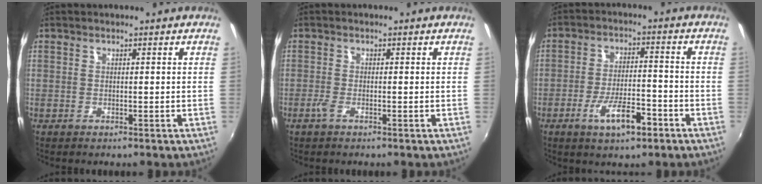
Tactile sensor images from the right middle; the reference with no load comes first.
{"total": 1.6, "force": [-1.0, 0.3, 1.3], "torque": [-0.028, -0.004, -0.021]}
{"total": 8.5, "force": [-4.7, 2.7, 6.5], "torque": [-0.130, -0.008, -0.075]}